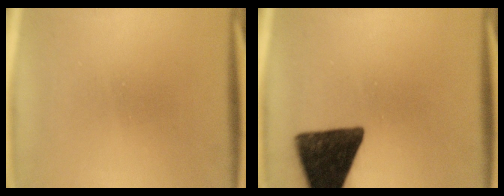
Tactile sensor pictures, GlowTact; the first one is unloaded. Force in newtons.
{"total": 13.0}